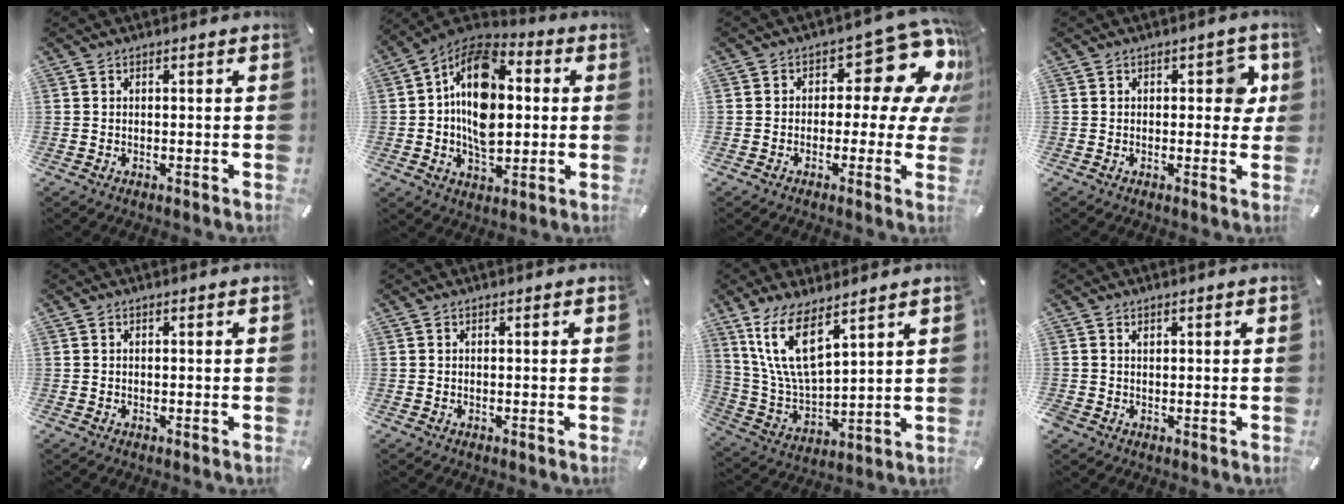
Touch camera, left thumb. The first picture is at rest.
{"total": 16.4, "force": [0.8, 11.1, 12.0], "torque": [-0.220, 0.003, 0.012]}
{"total": 15.1, "force": [5.9, 8.0, 11.3], "torque": [-0.135, -0.043, 0.093]}
{"total": 5.3, "force": [1.2, 3.0, 4.2], "torque": [-0.047, -0.002, 0.010]}
{"total": 0.0}
{"total": 0.0}
{"total": 11.2, "force": [7.3, 3.7, 7.6], "torque": [-0.186, -0.027, 0.132]}
{"total": 1.0, "force": [0.1, 1.0, 0.2], "torque": [-0.005, 0.005, 0.000]}